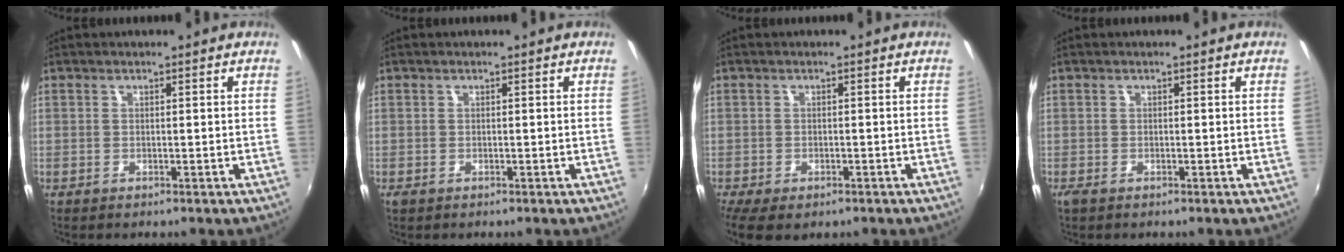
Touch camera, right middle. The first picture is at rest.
{"total": 0.0}
{"total": 7.1, "force": [-4.5, 3.3, 4.3], "torque": [-0.102, -0.032, -0.072]}
{"total": 0.7, "force": [-0.4, 0.3, 0.5], "torque": [-0.011, -0.003, -0.009]}